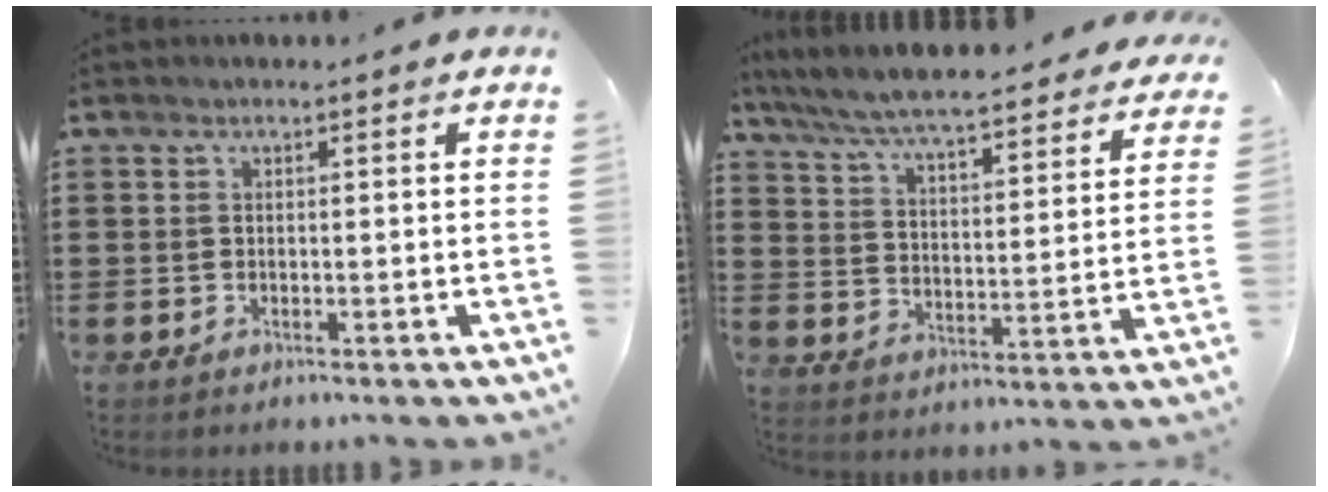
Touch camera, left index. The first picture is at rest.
{"total": 6.4, "force": [6.1, 0.0, 2.0], "torque": [-0.066, -0.044, 0.100]}